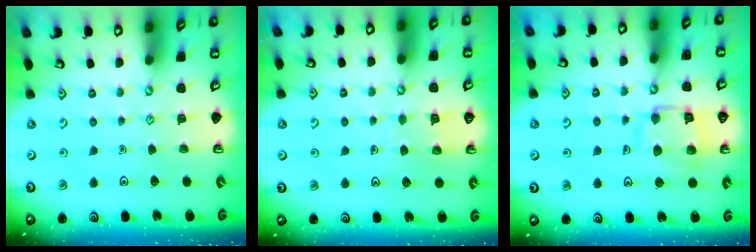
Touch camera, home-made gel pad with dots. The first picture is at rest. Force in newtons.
{"total": 4.4, "press": 4.4, "slide": 0.3}
{"total": 13.1, "press": 13.0, "slide": 1.4}